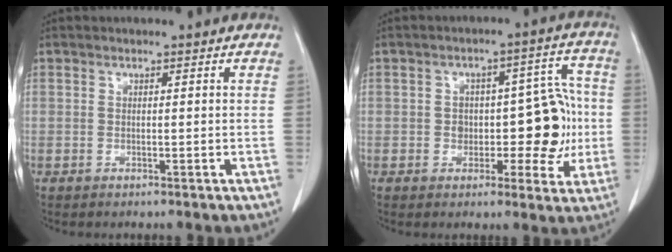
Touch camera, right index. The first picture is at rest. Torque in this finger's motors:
{"motor_torque": [0.23, -0.01, 0.12, 0.02]}